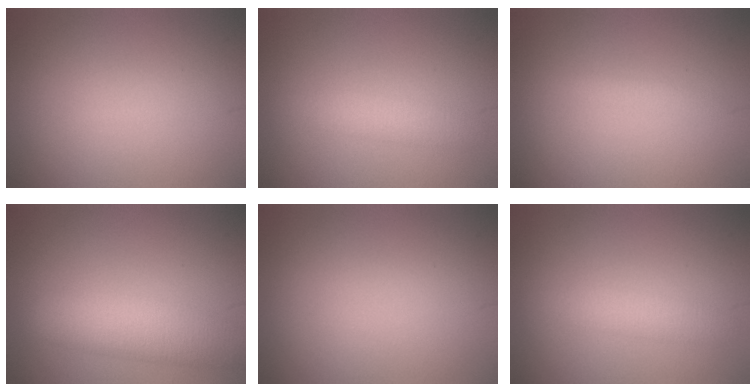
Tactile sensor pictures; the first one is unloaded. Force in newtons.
{"total": 2.5, "press": 2.5, "slide": 0.2}
{"total": 0.8, "press": 0.8, "slide": 0.0}
{"total": 5.7, "press": 5.7, "slide": 0.3}
{"total": 0.0}
{"total": 2.5, "press": 2.5, "slide": 0.2}